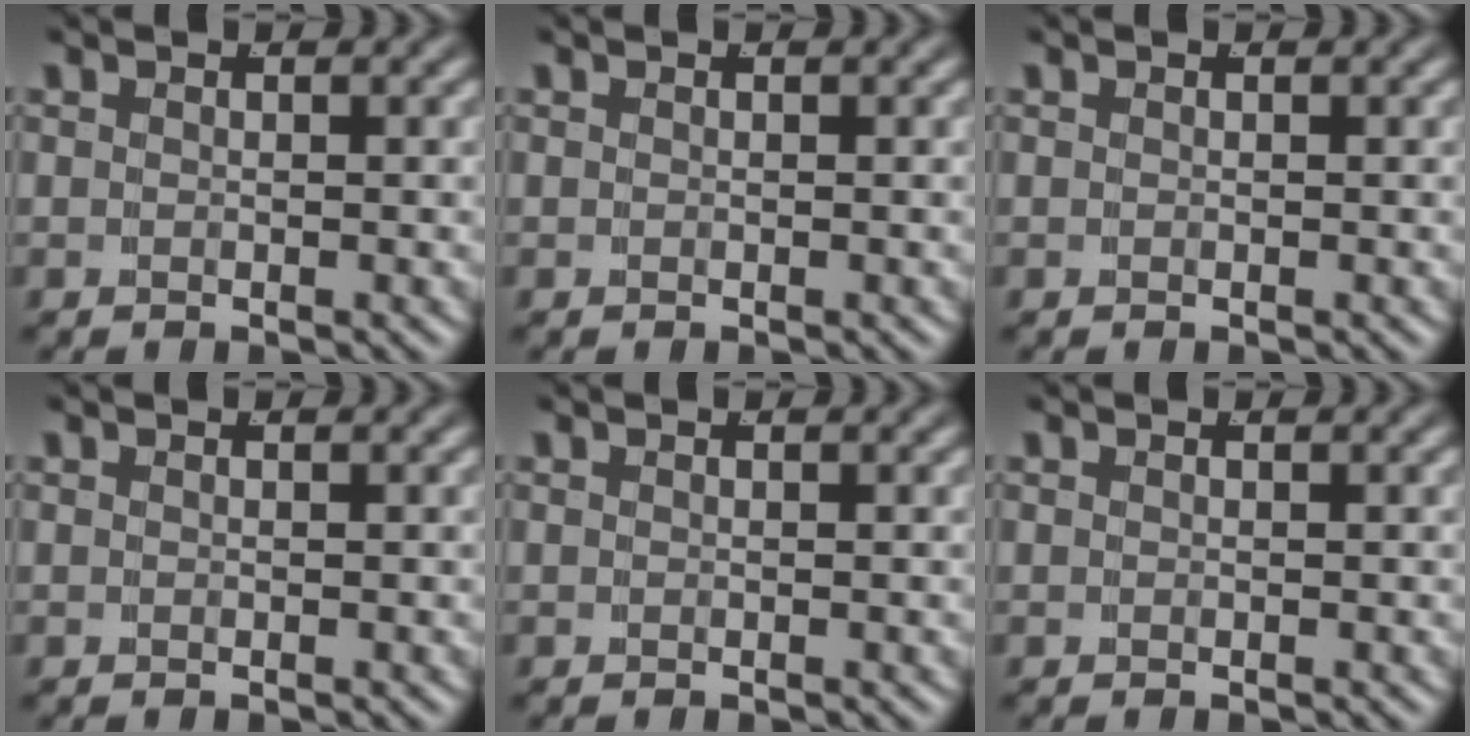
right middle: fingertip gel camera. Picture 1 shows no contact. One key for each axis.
{"total": 0.0}
{"total": 0.0}
{"total": 0.0}
{"total": 0.0}
{"total": 0.0}